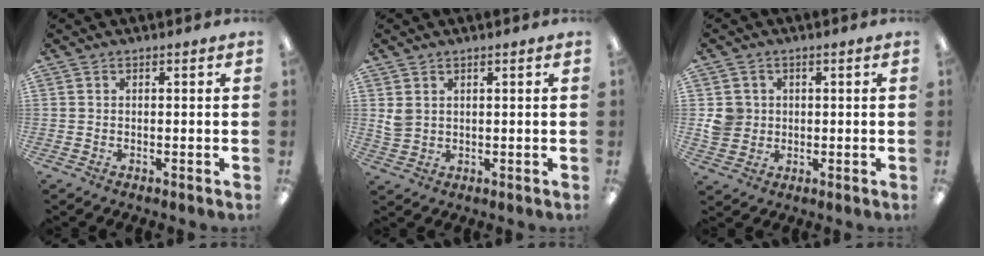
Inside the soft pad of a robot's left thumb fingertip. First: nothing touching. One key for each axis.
{"total": 2.9, "fx": 1.6, "fy": 2.0, "fz": 1.3, "tx": -0.029, "ty": 0.002, "tz": 0.031}
{"total": 5.1, "fx": 0.8, "fy": 4.9, "fz": 1.3, "tx": -0.019, "ty": 0.007, "tz": 0.015}